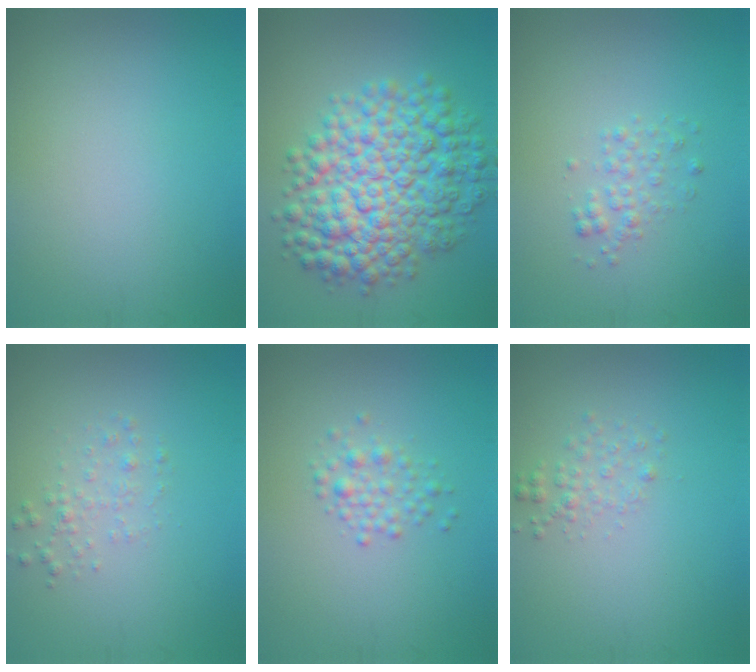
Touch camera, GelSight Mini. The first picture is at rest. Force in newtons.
{"total": 10.0, "press": 10.0, "slide": 0.1}
{"total": 1.5, "press": 1.5, "slide": 0.0}
{"total": 1.4, "press": 1.4, "slide": 0.0}
{"total": 1.7, "press": 1.7, "slide": 0.0}
{"total": 1.4, "press": 1.4, "slide": 0.1}